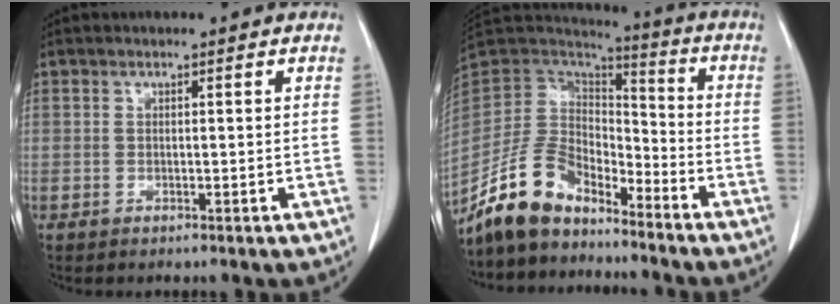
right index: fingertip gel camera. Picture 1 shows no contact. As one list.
[{"total": 12.8, "force": [-10.5, 5.3, 5.0], "torque": [-0.105, 0.025, -0.204]}]